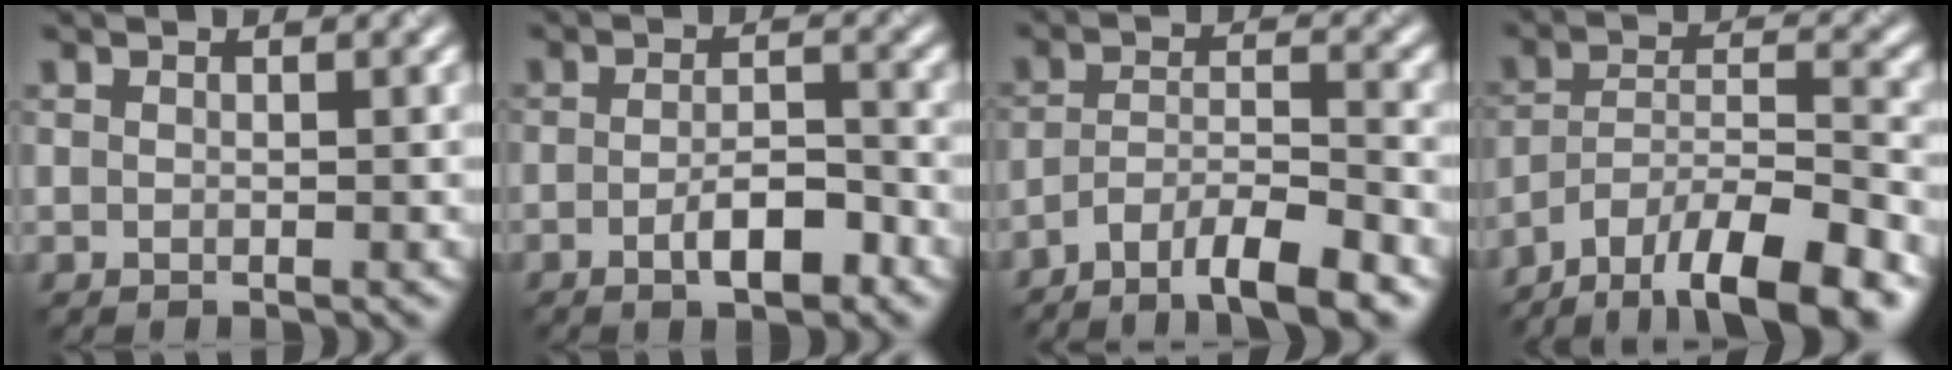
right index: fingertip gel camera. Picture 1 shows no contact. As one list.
[{"total": 3.9, "force": [-1.7, 1.2, 3.3], "torque": [-0.057, 0.001, -0.029]}, {"total": 7.0, "force": [-5.2, 1.5, 4.4], "torque": [-0.071, 0.000, -0.092]}, {"total": 12.3, "force": [-9.6, 3.5, 6.9], "torque": [-0.108, -0.007, -0.154]}]